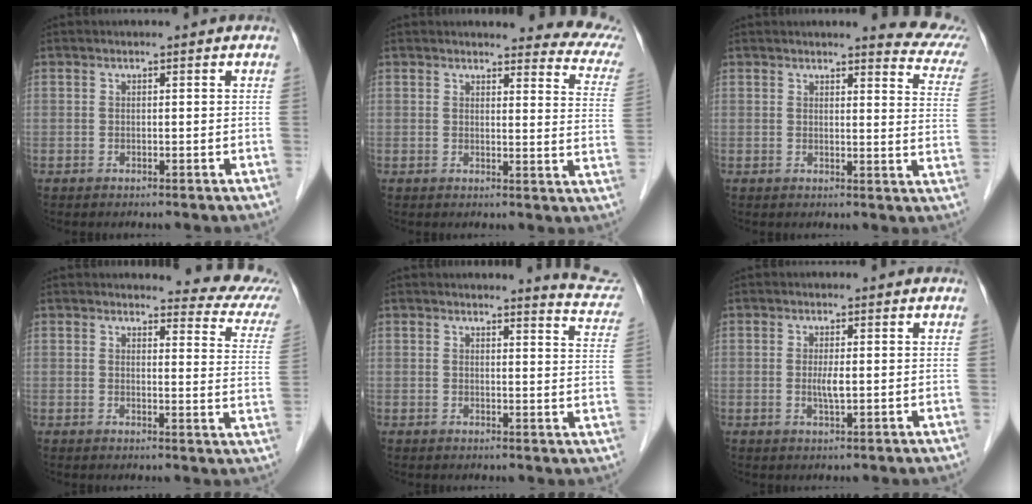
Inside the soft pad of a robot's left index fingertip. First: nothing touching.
{"total": 12.2, "force": [11.5, 1.9, 3.5], "torque": [-0.009, -0.060, 0.091]}
{"total": 9.4, "force": [8.6, 1.1, 3.5], "torque": [-0.023, -0.041, 0.065]}
{"total": 9.7, "force": [9.2, 1.7, 2.5], "torque": [-0.007, -0.052, 0.072]}
{"total": 7.4, "force": [7.3, 0.0, 0.6], "torque": [0.000, -0.056, 0.057]}
{"total": 2.0, "force": [0.1, 0.4, 2.0], "torque": [-0.042, -0.003, 0.002]}